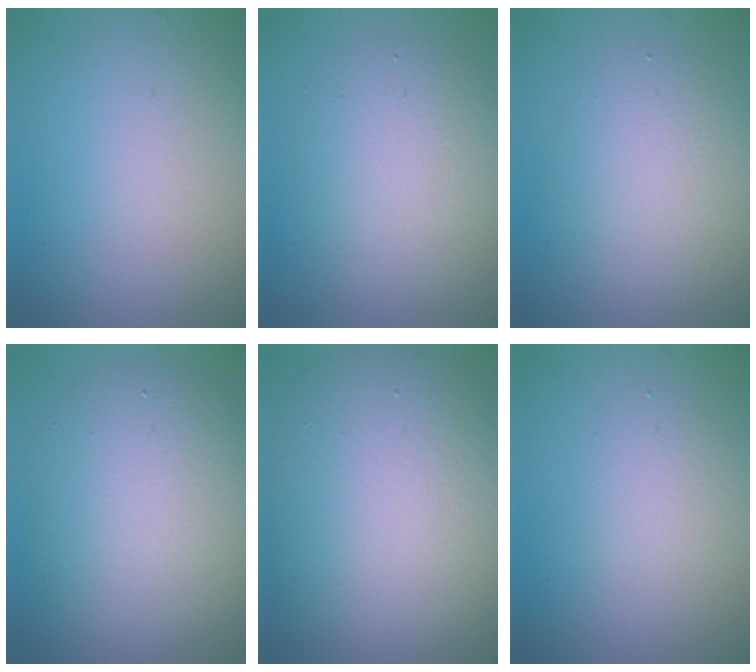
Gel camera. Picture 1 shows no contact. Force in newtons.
{"total": 4.9, "press": 4.8, "slide": 0.8}
{"total": 3.6, "press": 3.6, "slide": 0.2}
{"total": 7.5, "press": 7.5, "slide": 0.4}
{"total": 12.7, "press": 12.7, "slide": 0.6}
{"total": 2.1, "press": 2.1, "slide": 0.1}